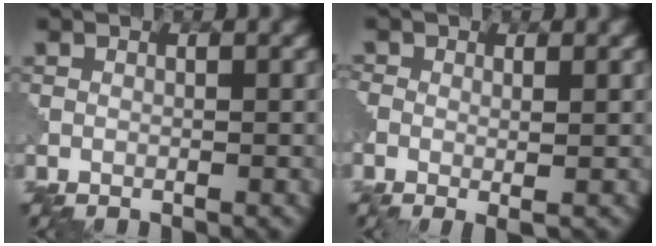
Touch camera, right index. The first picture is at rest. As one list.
[{"total": 1.5, "force": [-0.1, 0.6, 1.3], "torque": [-0.014, 0.004, -0.007]}]